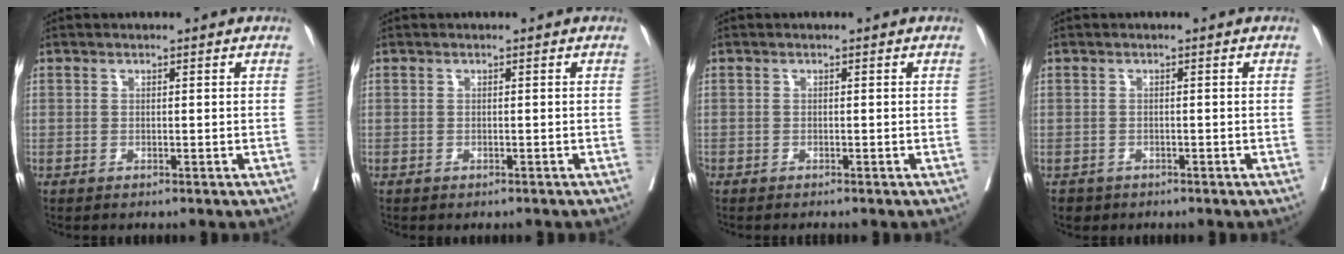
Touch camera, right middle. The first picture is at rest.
{"total": 0.5, "force": [-0.5, 0.2, 0.1], "torque": [-0.005, -0.001, -0.011]}
{"total": 0.8, "force": [-0.7, 0.0, 0.2], "torque": [-0.004, -0.001, -0.015]}
{"total": 1.9, "force": [-1.4, 1.3, 0.1], "torque": [-0.005, 0.002, -0.022]}